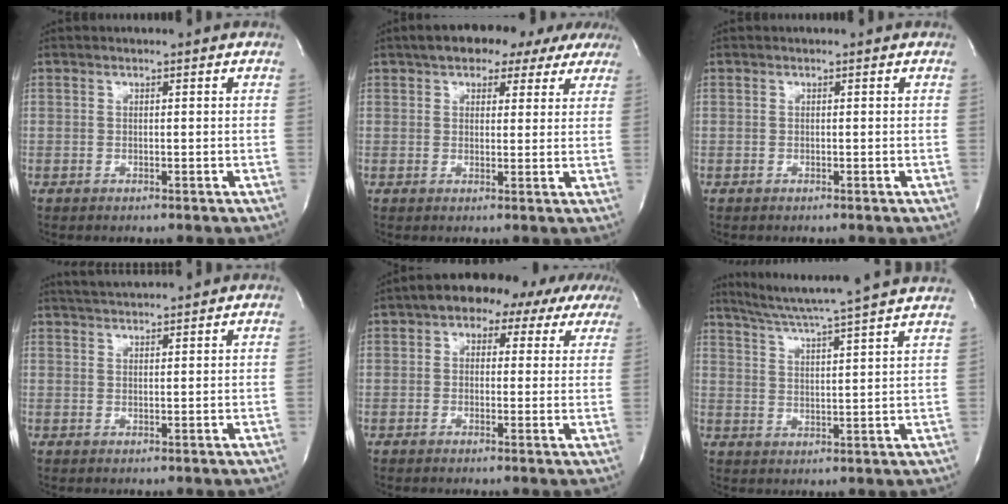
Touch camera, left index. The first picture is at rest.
{"total": 11.3, "force": [8.2, 5.3, 5.7], "torque": [-0.063, 0.033, 0.100]}
{"total": 0.0}
{"total": 4.3, "force": [4.1, -0.3, 1.1], "torque": [-0.025, 0.022, 0.072]}
{"total": 9.1, "force": [5.3, 5.5, 5.0], "torque": [-0.053, 0.032, 0.056]}
{"total": 17.0, "force": [15.1, -1.7, 7.6], "torque": [-0.137, -0.019, 0.204]}